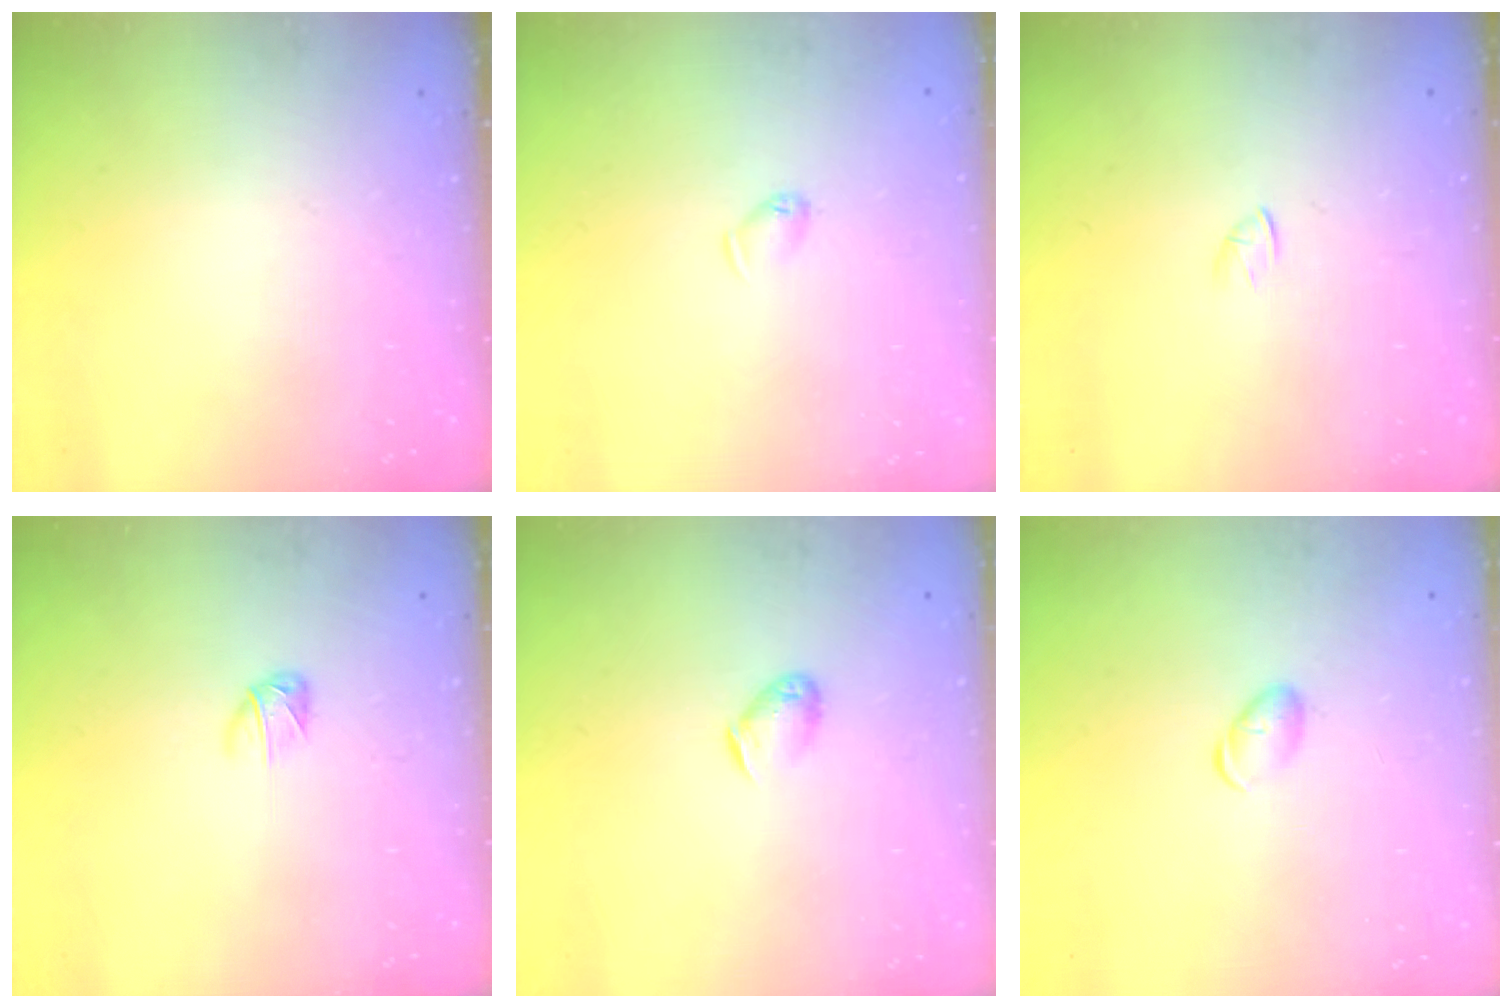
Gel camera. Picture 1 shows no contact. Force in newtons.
{"total": 3.8, "press": 3.7, "slide": 0.7}
{"total": 1.2, "press": 1.1, "slide": 0.3}
{"total": 3.6, "press": 3.5, "slide": 0.8}
{"total": 3.6, "press": 3.6, "slide": 0.6}
{"total": 5.2, "press": 5.2, "slide": 0.6}